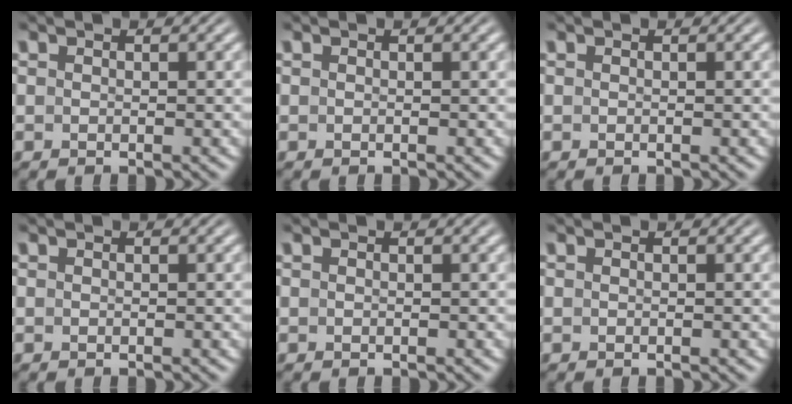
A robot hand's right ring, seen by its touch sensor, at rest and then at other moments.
{"total": 0.0}
{"total": 0.0}
{"total": 0.0}
{"total": 0.0}
{"total": 0.0}